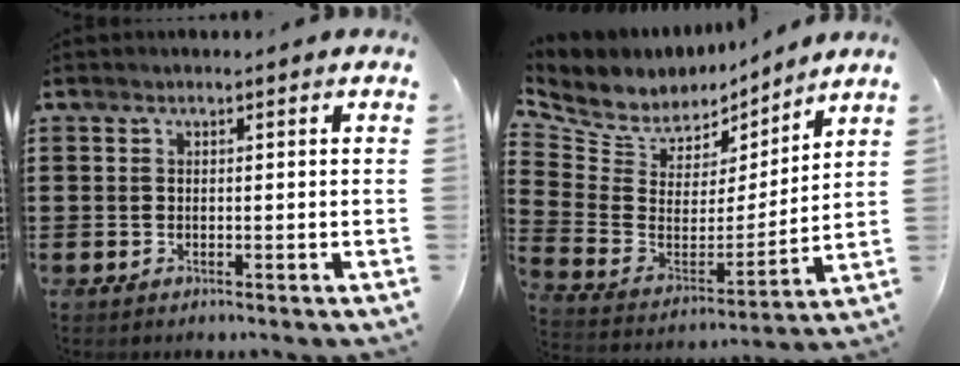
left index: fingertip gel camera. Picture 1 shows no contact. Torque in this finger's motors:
{"motor_torque": [1.15, -0.99, 0.09, 0.03]}